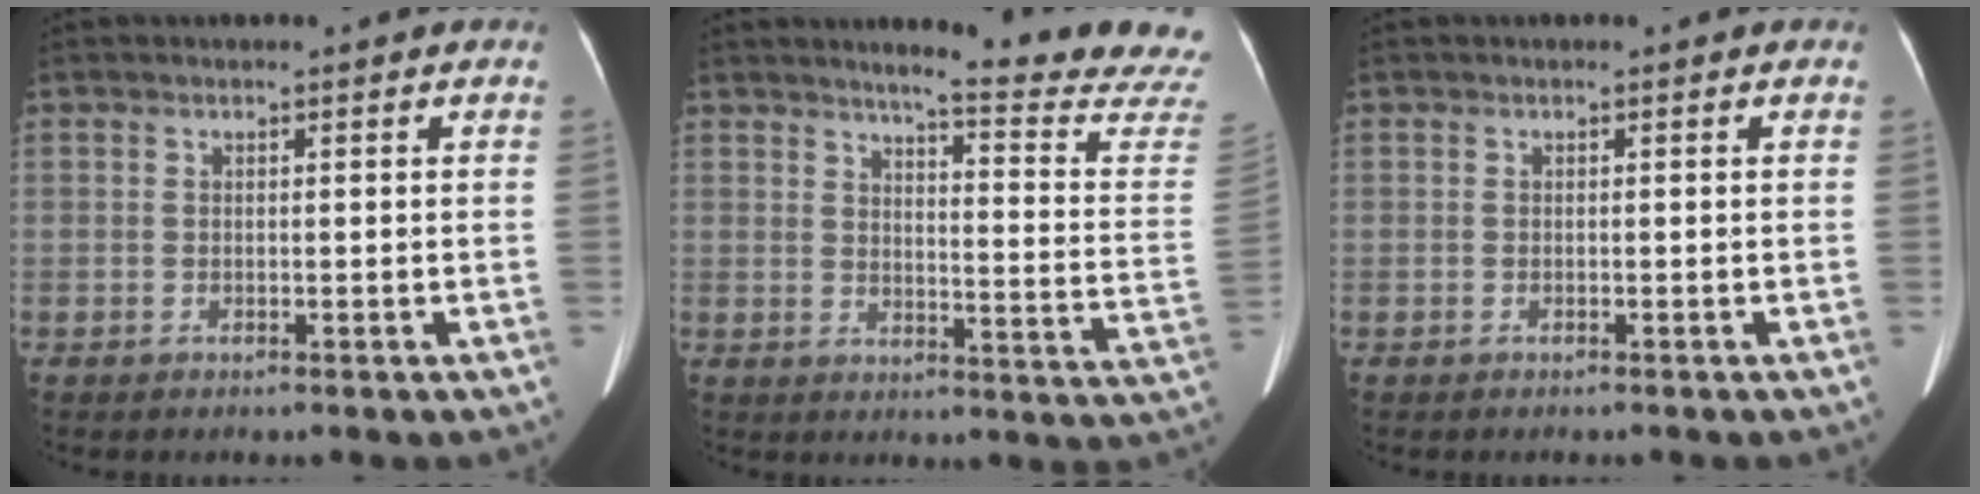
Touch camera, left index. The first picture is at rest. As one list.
[{"total": 17.3, "force": [16.2, -1.5, 5.9], "torque": [-0.079, -0.128, 0.179]}, {"total": 0.9, "force": [-0.9, 0.2, 0.3], "torque": [-0.003, -0.002, -0.010]}]